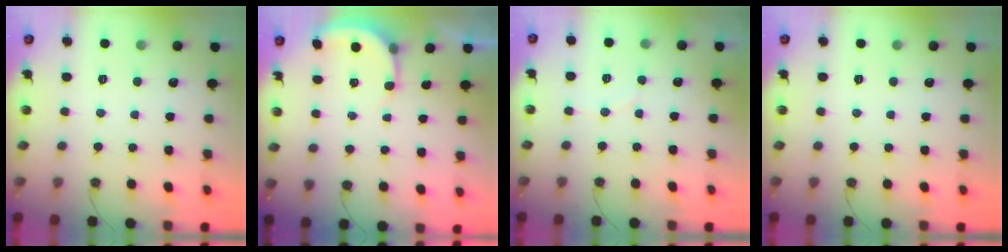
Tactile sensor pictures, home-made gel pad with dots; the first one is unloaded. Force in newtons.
{"total": 2.5, "press": 2.5, "slide": 0.4}
{"total": 3.0, "press": 3.0, "slide": 0.2}
{"total": 0.0}